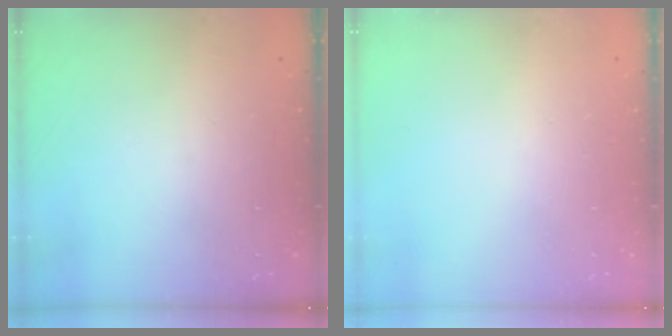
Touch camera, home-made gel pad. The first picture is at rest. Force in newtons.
{"total": 0.0}